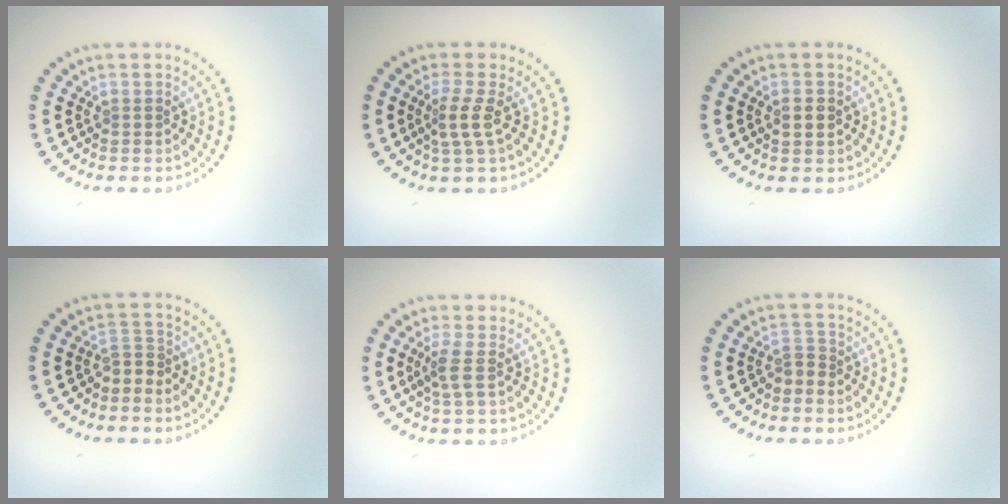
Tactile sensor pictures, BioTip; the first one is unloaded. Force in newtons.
{"total": 2.2, "press": 1.5, "slide": 1.6}
{"total": 1.4, "press": 1.4, "slide": 0.2}
{"total": 1.6, "press": 1.0, "slide": 1.2}
{"total": 1.9, "press": 1.4, "slide": 1.2}
{"total": 1.3, "press": 1.0, "slide": 0.8}